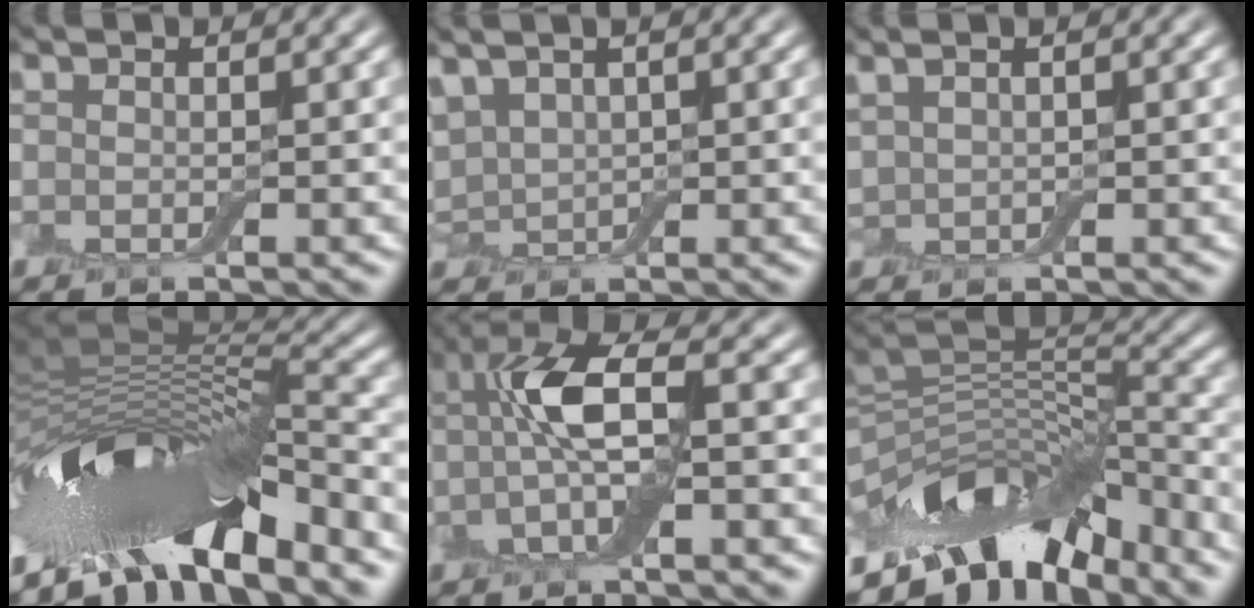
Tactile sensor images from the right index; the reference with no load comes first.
{"total": 2.7, "force": [1.0, 1.9, 1.7], "torque": [-0.041, 0.006, 0.021]}
{"total": 1.3, "force": [1.1, 0.7, 0.4], "torque": [-0.015, 0.009, 0.028]}
{"total": 13.9, "force": [-7.4, 4.4, 10.9], "torque": [-0.190, 0.012, -0.118]}
{"total": 6.0, "force": [-0.3, 2.1, 5.6], "torque": [-0.118, 0.015, -0.014]}
{"total": 9.8, "force": [-7.7, 4.4, 4.2], "torque": [-0.057, 0.004, -0.139]}